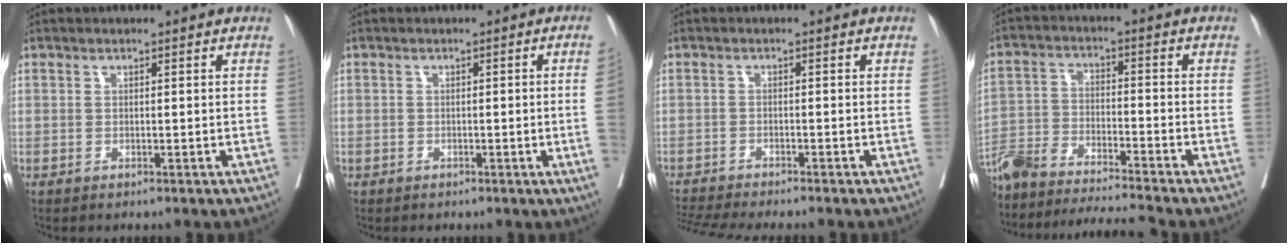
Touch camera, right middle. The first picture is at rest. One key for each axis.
{"total": 2.6, "fx": -0.6, "fy": -0.6, "fz": 2.5, "tx": -0.032, "ty": 0.001, "tz": -0.007}
{"total": 8.1, "fx": -7.4, "fy": -0.4, "fz": 3.2, "tx": -0.044, "ty": -0.011, "tz": -0.119}
{"total": 15.8, "fx": -14.8, "fy": -0.7, "fz": 5.5, "tx": -0.102, "ty": -0.002, "tz": -0.254}